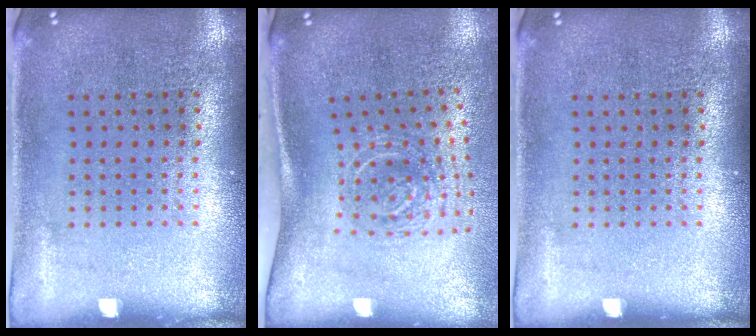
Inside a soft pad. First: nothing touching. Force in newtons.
{"total": 2.0, "press": 1.2, "slide": 1.6}
{"total": 0.0}